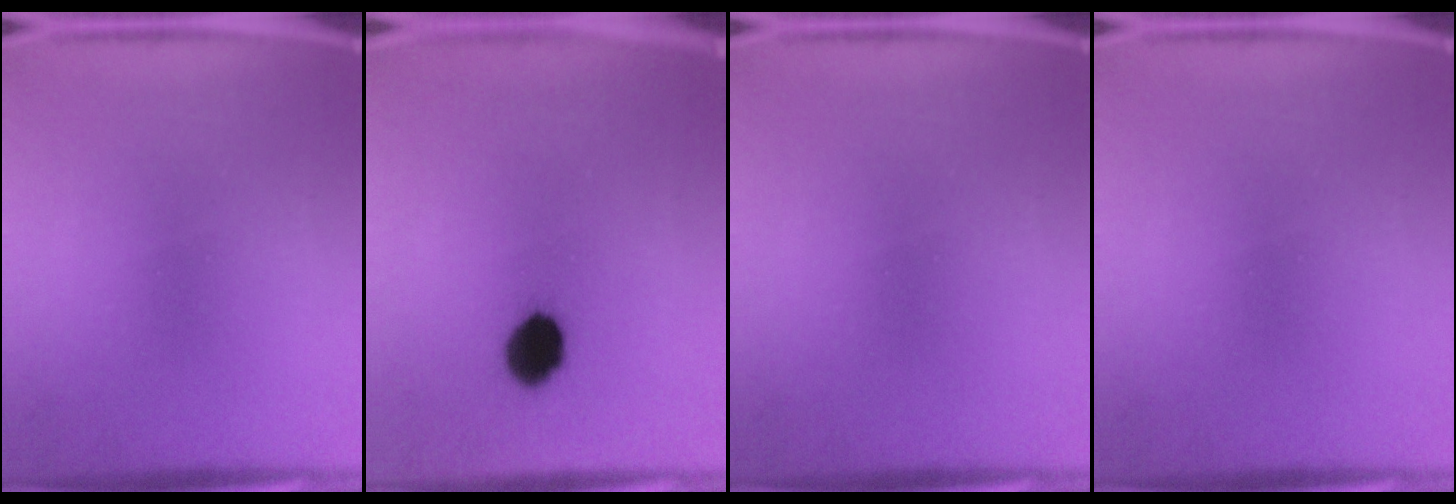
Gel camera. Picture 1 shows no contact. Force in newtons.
{"total": 7.3}
{"total": 0.0}
{"total": 0.0}